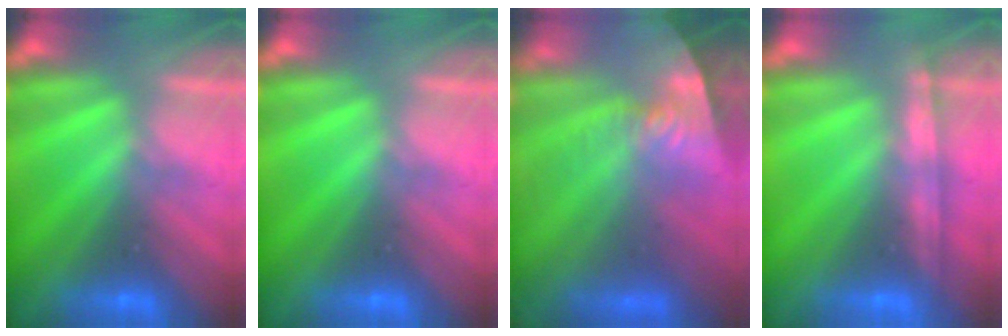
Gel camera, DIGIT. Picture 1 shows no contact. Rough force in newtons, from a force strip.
{"total": 0.0}
{"total": 7.6}
{"total": 1.2}